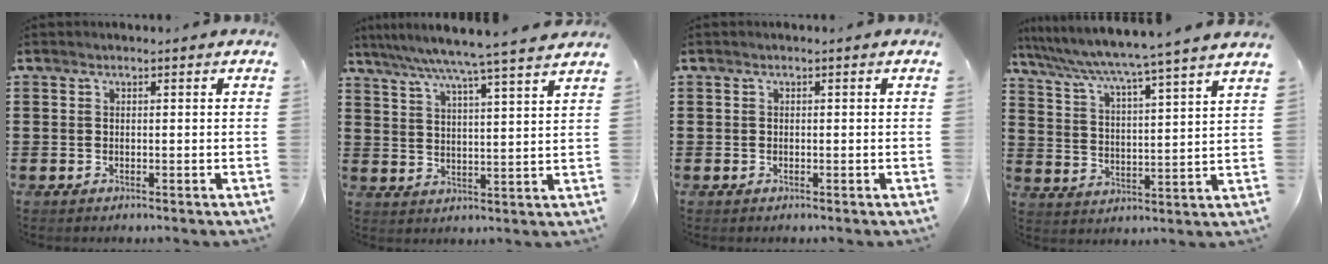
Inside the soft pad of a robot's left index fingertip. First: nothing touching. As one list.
[{"total": 6.5, "force": [5.5, -1.1, 3.3], "torque": [-0.084, -0.033, 0.091]}, {"total": 0.0}, {"total": 4.9, "force": [4.2, -1.4, 2.0], "torque": [-0.060, -0.044, 0.061]}]